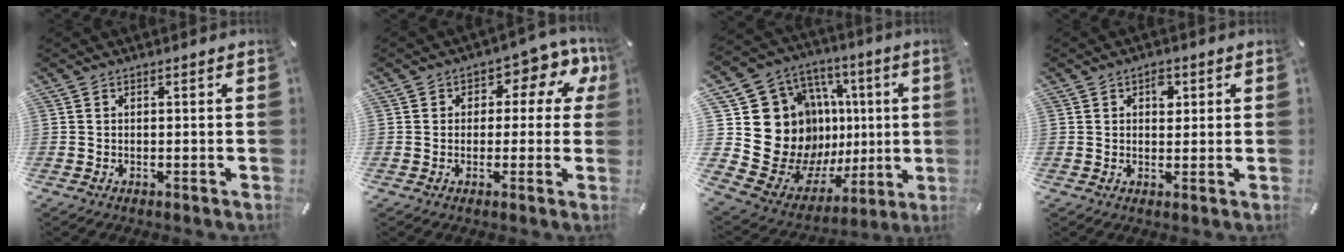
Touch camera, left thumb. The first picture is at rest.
{"total": 8.7, "force": [2.1, 5.7, 6.2], "torque": [-0.073, -0.006, 0.031]}
{"total": 26.9, "force": [2.8, 21.3, 16.2], "torque": [-0.258, -0.057, 0.113]}
{"total": 3.4, "force": [1.2, 2.4, 2.0], "torque": [-0.005, -0.008, 0.011]}